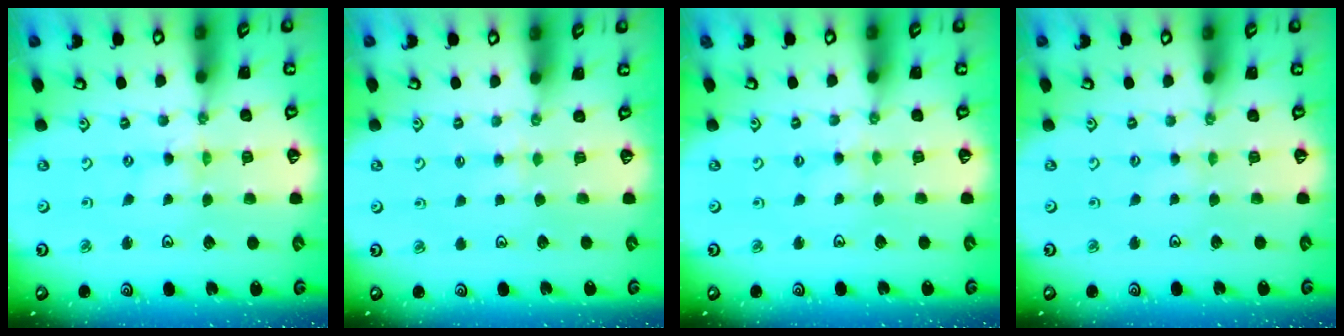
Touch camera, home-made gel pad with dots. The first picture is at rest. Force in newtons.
{"total": 2.6, "press": 2.5, "slide": 0.5}
{"total": 2.6, "press": 2.6, "slide": 0.4}
{"total": 1.9, "press": 1.9, "slide": 0.3}